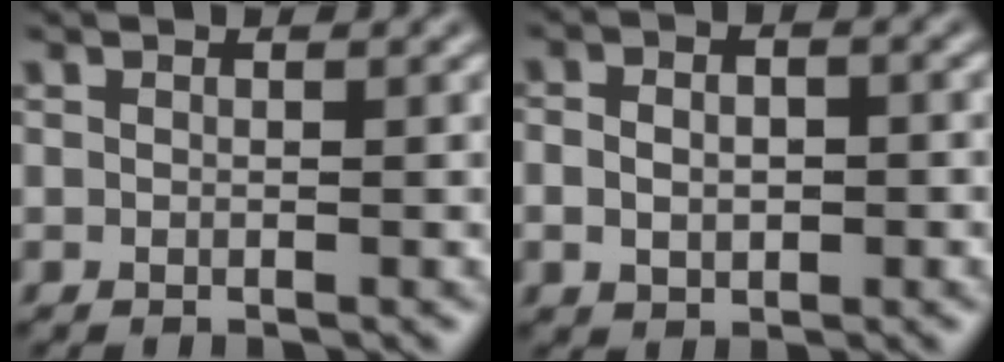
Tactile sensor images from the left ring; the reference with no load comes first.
{"total": 3.6, "force": [-0.2, 2.5, 2.5], "torque": [-0.035, 0.005, -0.006]}